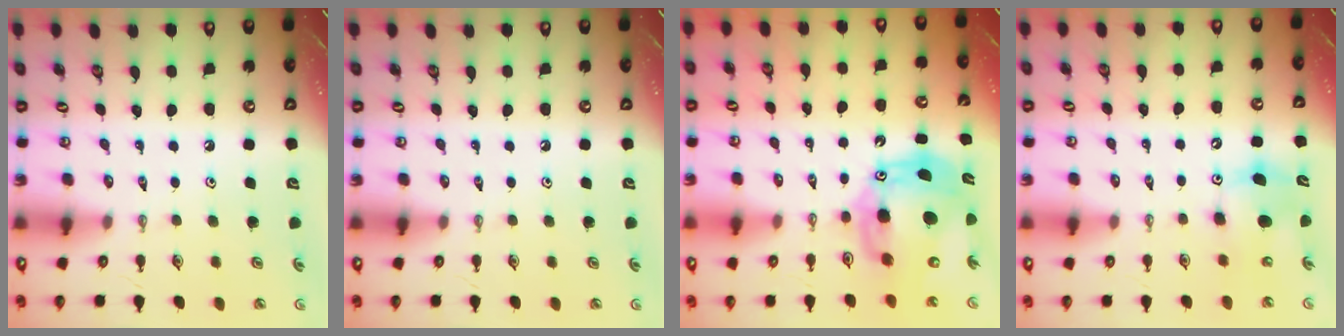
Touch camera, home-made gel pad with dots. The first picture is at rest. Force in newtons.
{"total": 0.0}
{"total": 17.6, "press": 17.4, "slide": 2.7}
{"total": 10.9, "press": 10.8, "slide": 1.5}